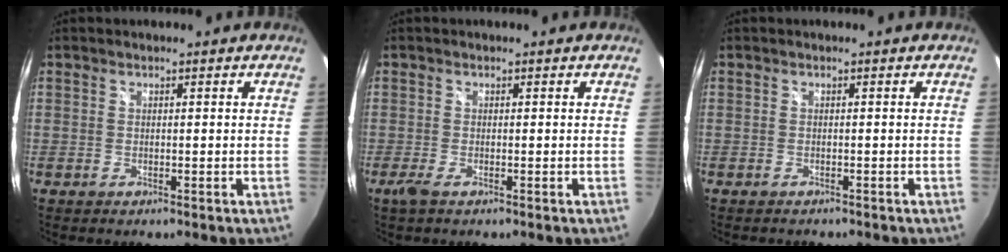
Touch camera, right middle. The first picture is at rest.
{"total": 1.6, "force": [-0.8, 0.0, 1.3], "torque": [-0.028, -0.006, -0.018]}
{"total": 1.6, "force": [-1.5, 0.5, 0.4], "torque": [-0.013, -0.009, -0.021]}